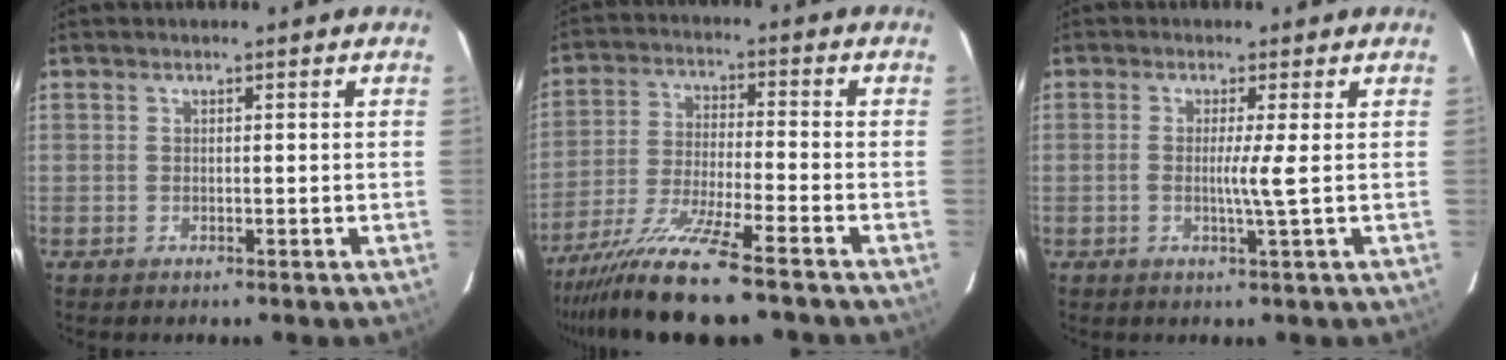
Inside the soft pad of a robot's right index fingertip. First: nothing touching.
{"total": 13.0, "force": [-10.2, -0.3, 8.0], "torque": [-0.148, -0.031, -0.177]}
{"total": 2.9, "force": [-0.1, -1.0, 2.7], "torque": [-0.049, -0.005, -0.005]}